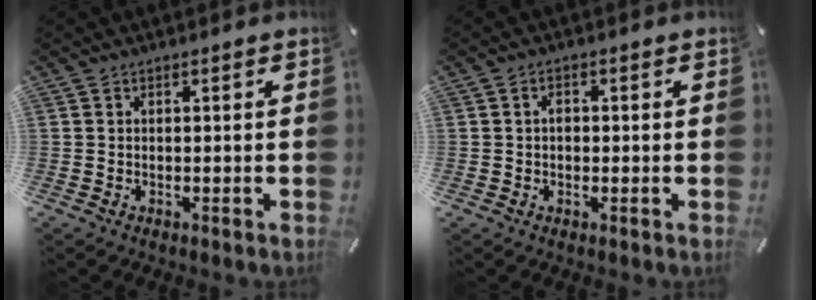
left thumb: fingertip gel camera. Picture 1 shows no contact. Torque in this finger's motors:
{"motor_torque": [0.00, -0.14, -0.28, -0.11, -0.07]}